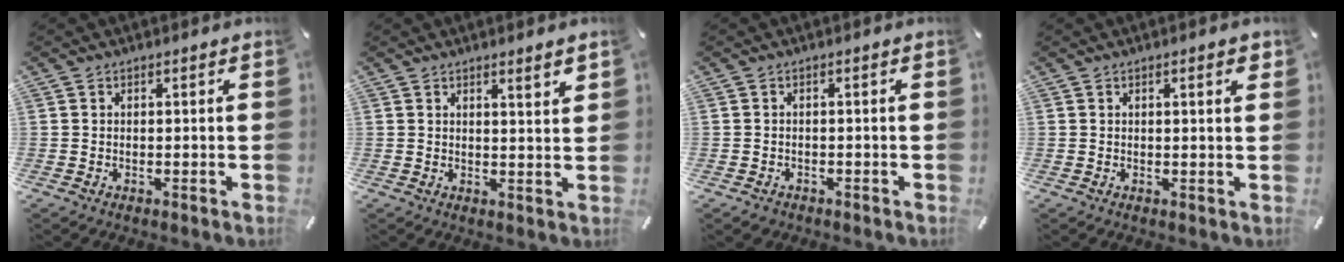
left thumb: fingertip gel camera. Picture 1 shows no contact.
{"total": 3.1, "force": [2.3, 0.0, 2.2], "torque": [-0.029, -0.018, 0.035]}
{"total": 1.5, "force": [-1.0, 1.0, 0.3], "torque": [-0.004, 0.005, -0.023]}
{"total": 2.3, "force": [0.9, 0.3, 2.1], "torque": [-0.034, 0.000, 0.011]}